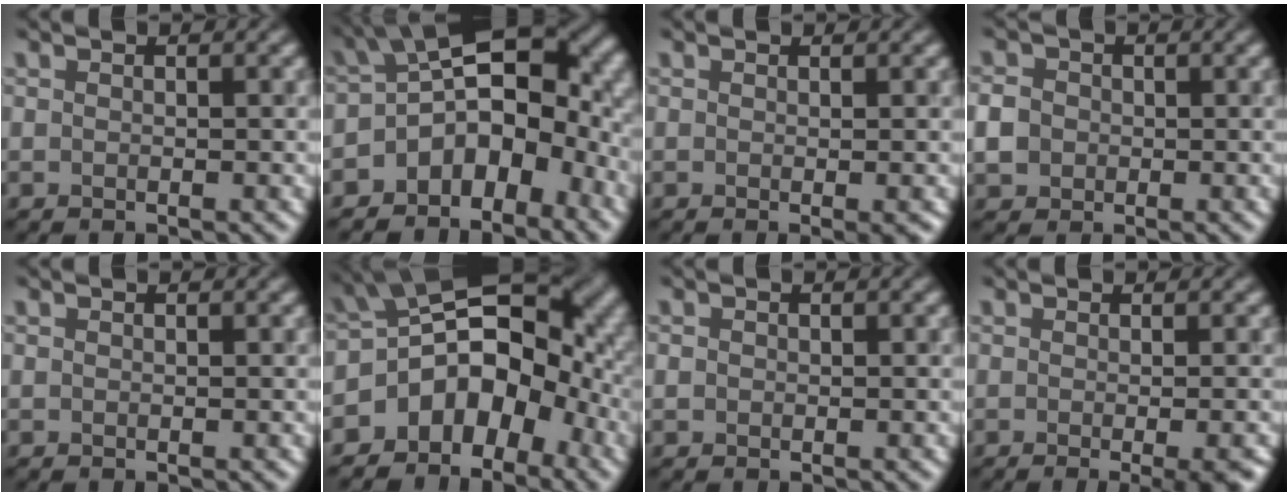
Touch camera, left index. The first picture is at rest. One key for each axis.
{"total": 10.8, "fx": -3.3, "fy": 6.6, "fz": 7.9, "tx": -0.101, "ty": 0.007, "tz": -0.064}
{"total": 1.4, "fx": -0.6, "fy": 0.2, "fz": 1.3, "tx": -0.014, "ty": -0.005, "tz": -0.005}
{"total": 2.8, "fx": -0.4, "fy": 2.6, "fz": 1.1, "tx": -0.017, "ty": 0.002, "tz": -0.012}
{"total": 0.0}
{"total": 10.6, "fx": -3.8, "fy": 6.9, "fz": 7.1, "tx": -0.089, "ty": 0.010, "tz": -0.081}
{"total": 0.7, "fx": -0.1, "fy": 0.6, "fz": 0.2, "tx": -0.001, "ty": -0.003, "tz": -0.003}
{"total": 5.3, "fx": -2.1, "fy": 1.9, "fz": 4.5, "tx": -0.029, "ty": 0.000, "tz": -0.019}